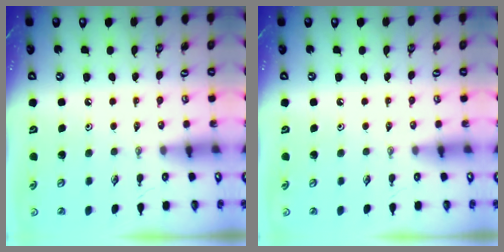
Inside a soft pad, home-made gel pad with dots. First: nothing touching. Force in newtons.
{"total": 0.0}